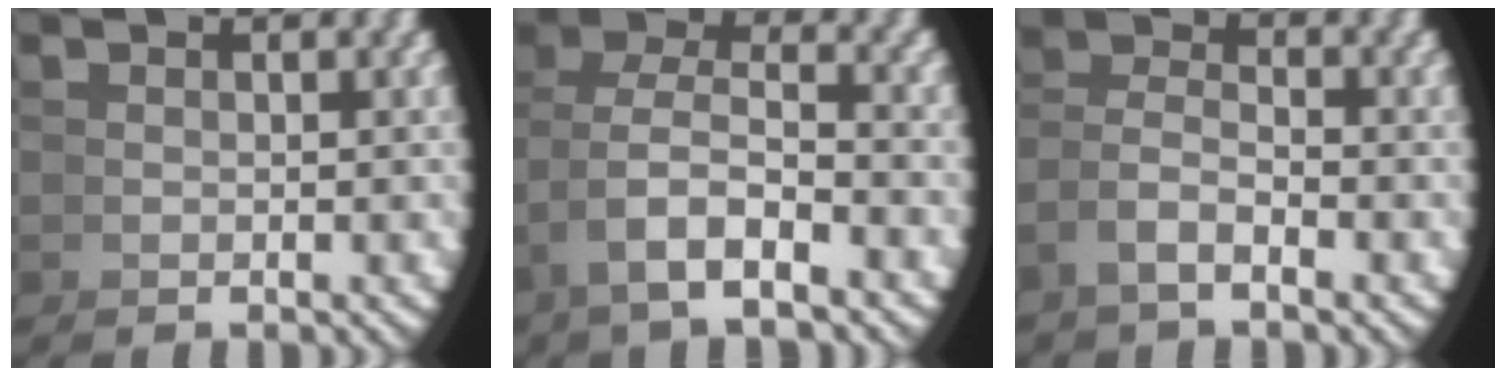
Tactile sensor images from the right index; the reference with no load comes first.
{"total": 4.7, "force": [0.8, 2.5, 3.9], "torque": [-0.080, -0.003, 0.018]}
{"total": 2.7, "force": [-0.9, 1.5, 2.1], "torque": [-0.048, -0.010, -0.014]}